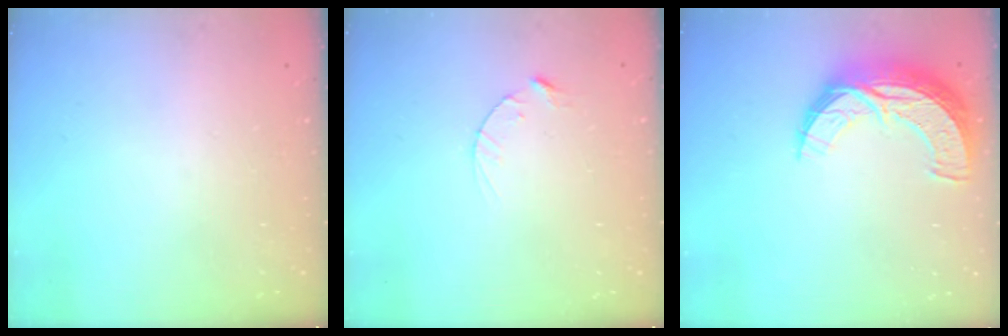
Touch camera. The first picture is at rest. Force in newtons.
{"total": 2.8, "press": 2.8, "slide": 0.4}
{"total": 12.8, "press": 12.7, "slide": 1.0}